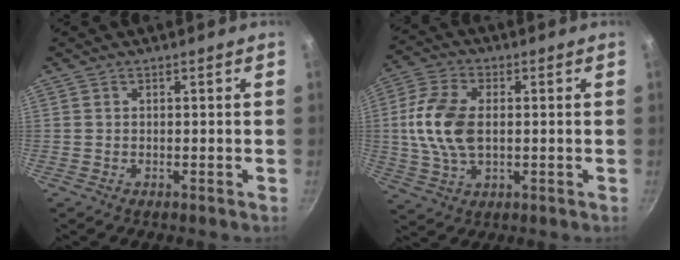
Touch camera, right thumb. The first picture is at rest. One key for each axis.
{"total": 12.3, "fx": 0.5, "fy": 7.4, "fz": 9.8, "tx": -0.191, "ty": 0.011, "tz": 0.003}